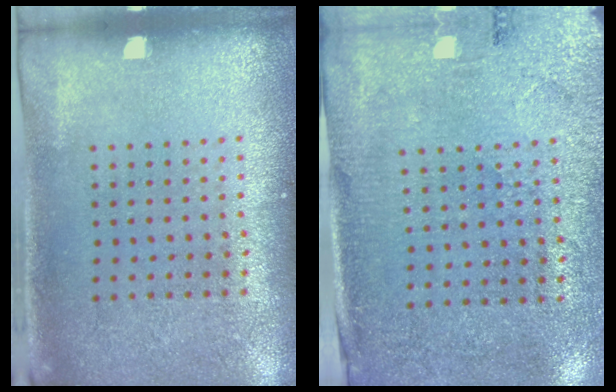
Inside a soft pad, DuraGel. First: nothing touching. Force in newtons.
{"total": 2.7, "press": 2.4, "slide": 1.3}